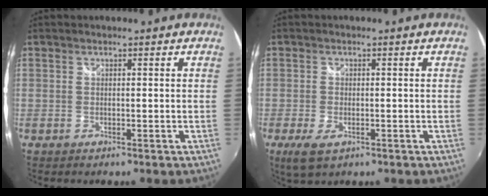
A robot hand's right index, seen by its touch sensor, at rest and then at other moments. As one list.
[{"total": 4.5, "force": [-2.1, 2.1, 3.3], "torque": [-0.074, -0.012, -0.035]}]